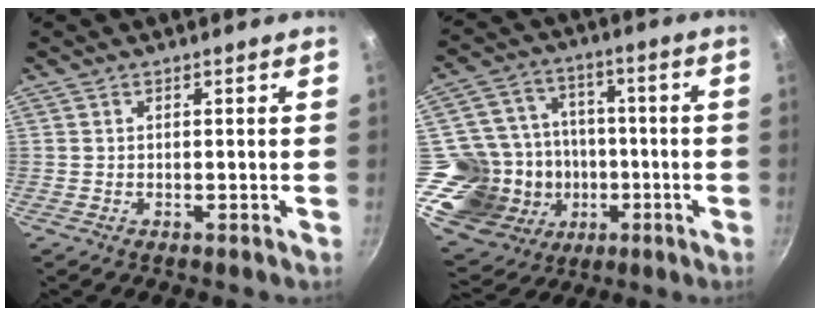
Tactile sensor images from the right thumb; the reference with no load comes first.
{"total": 21.8, "force": [-3.2, 19.0, 10.2], "torque": [-0.175, 0.041, -0.030]}